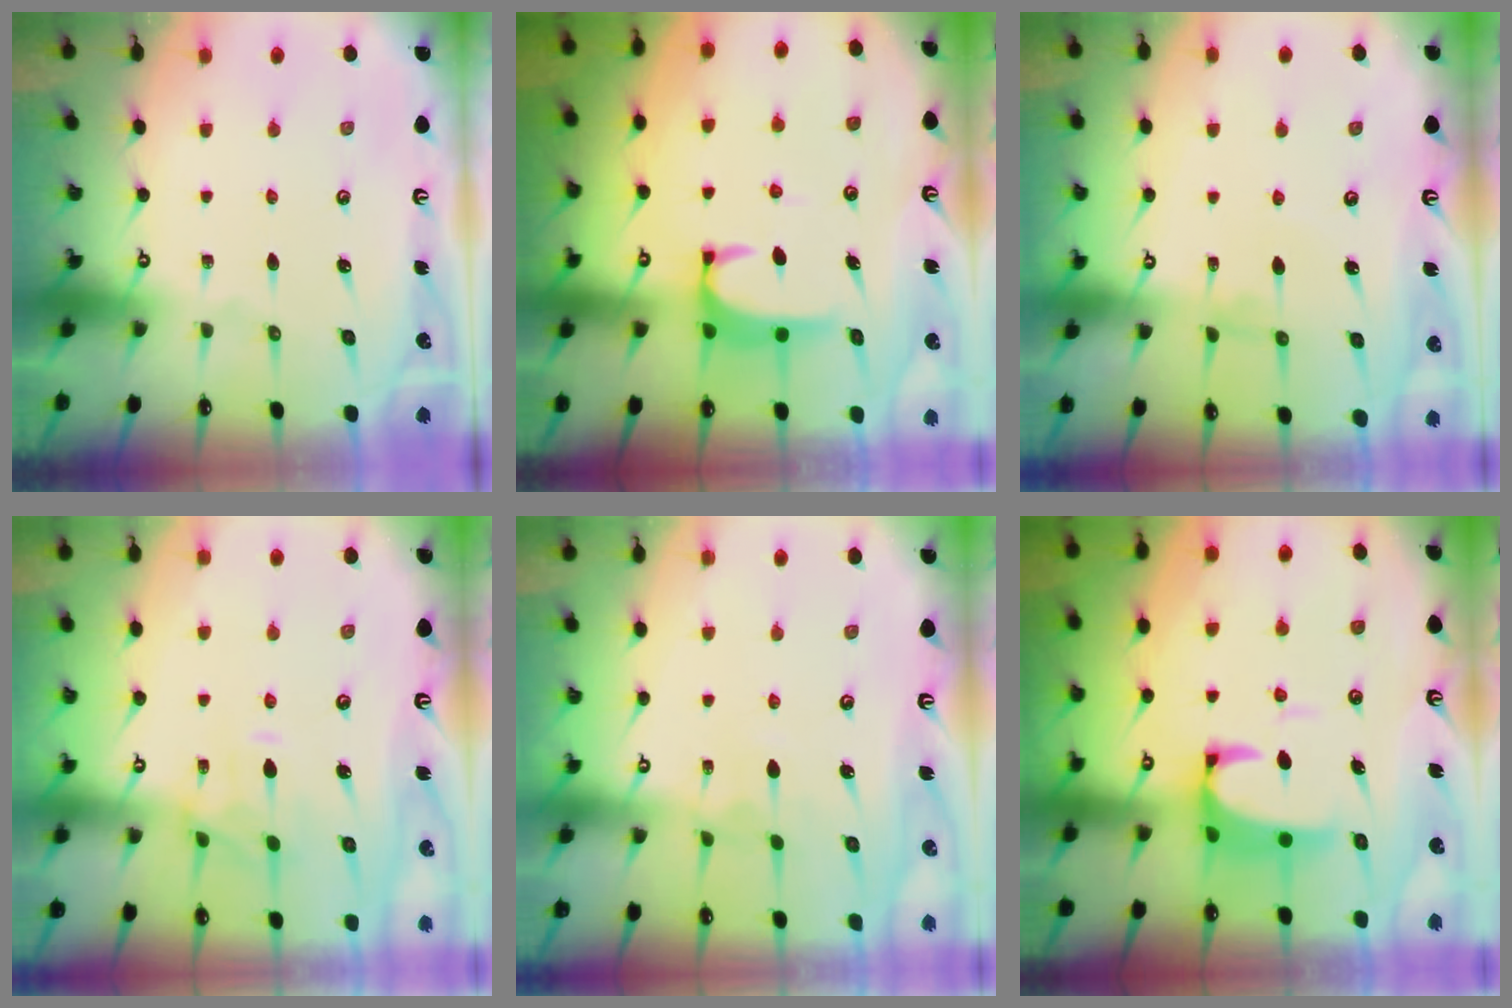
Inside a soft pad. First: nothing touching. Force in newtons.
{"total": 2.5, "press": 2.4, "slide": 0.7}
{"total": 0.0}
{"total": 2.4, "press": 2.2, "slide": 1.1}
{"total": 2.4, "press": 2.4, "slide": 0.4}
{"total": 5.1, "press": 4.9, "slide": 1.2}